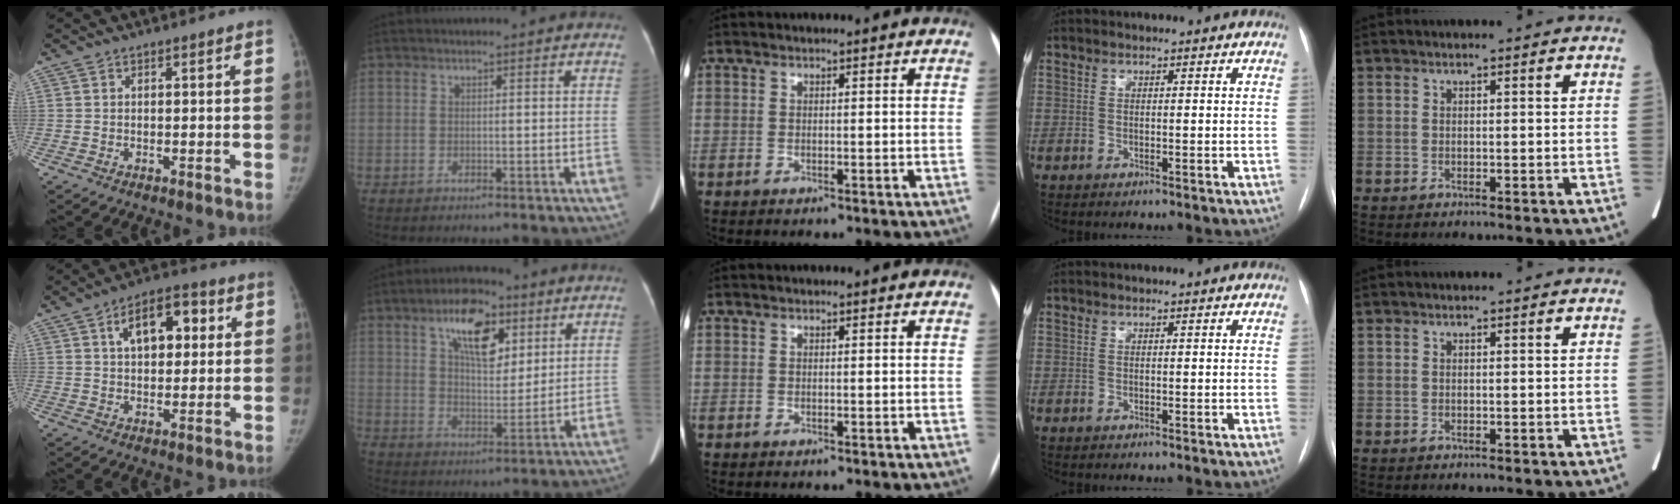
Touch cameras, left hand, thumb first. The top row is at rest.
{"thumb": {"total": 10.8, "force": [3.3, 6.3, 8.2], "torque": [-0.092, 0.010, 0.044]}, "index": {"total": 10.5, "force": [5.3, 4.8, 7.7], "torque": [-0.134, 0.019, 0.095]}}